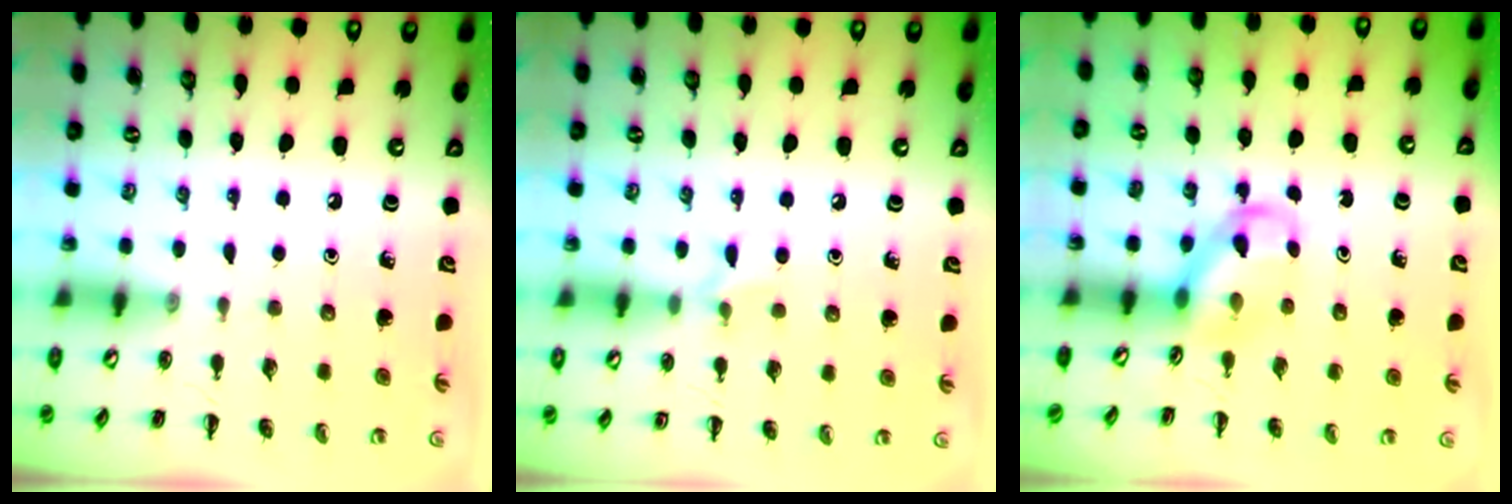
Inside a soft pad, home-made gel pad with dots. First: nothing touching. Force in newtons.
{"total": 5.9, "press": 5.5, "slide": 2.0}
{"total": 3.4, "press": 3.2, "slide": 1.0}